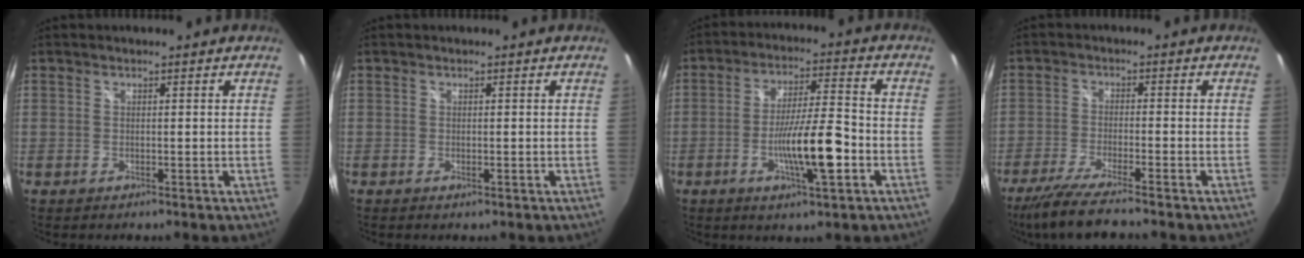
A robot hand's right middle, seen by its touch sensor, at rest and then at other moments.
{"total": 0.5, "force": [-0.3, 0.3, 0.4], "torque": [-0.007, -0.002, -0.003]}
{"total": 11.0, "force": [-3.9, 1.3, 10.2], "torque": [-0.188, -0.009, -0.065]}
{"total": 10.0, "force": [-8.5, -0.1, 5.3], "torque": [-0.117, -0.030, -0.148]}